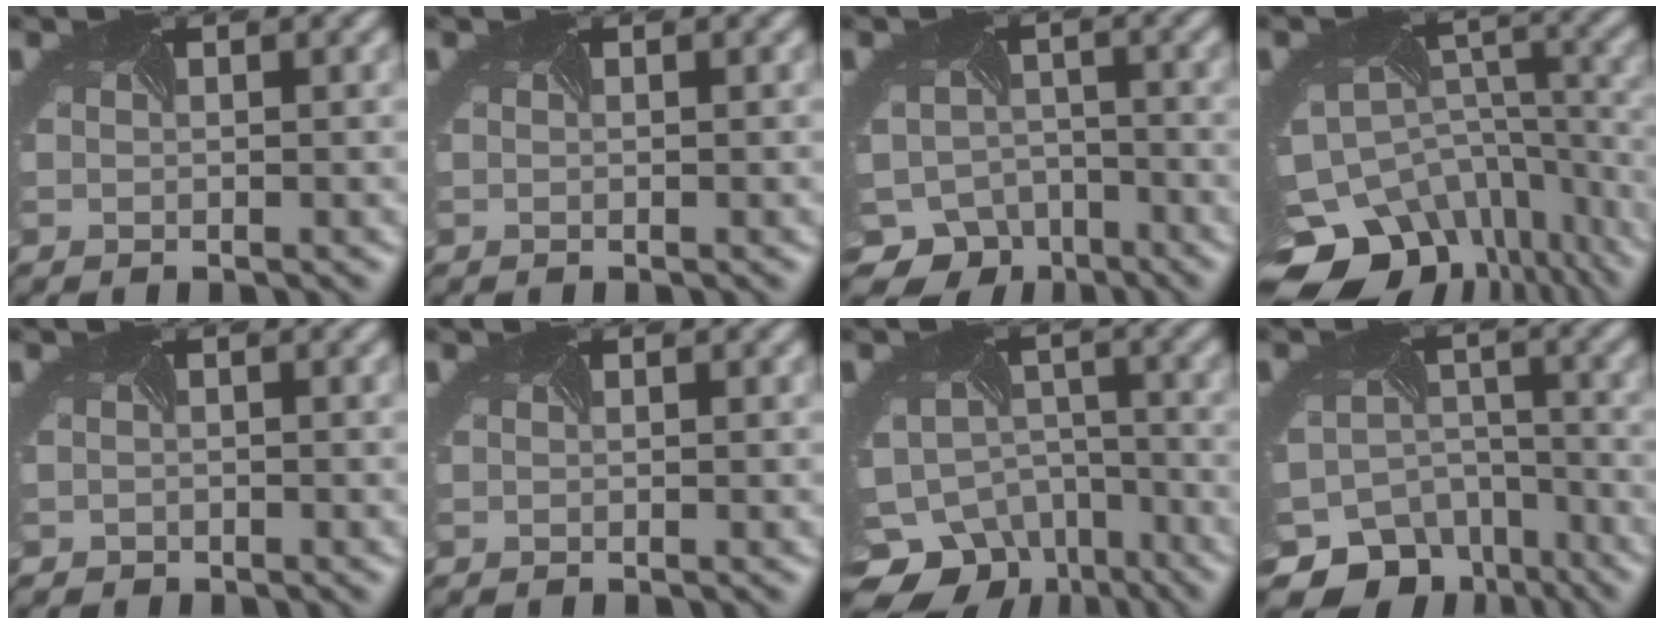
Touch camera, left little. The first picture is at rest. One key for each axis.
{"total": 0.0}
{"total": 8.4, "fx": -6.6, "fy": 5.0, "fz": 1.2, "tx": -0.025, "ty": -0.021, "tz": -0.094}
{"total": 15.2, "fx": -11.6, "fy": 8.7, "fz": 4.4, "tx": -0.107, "ty": -0.053, "tz": -0.137}
{"total": 1.0, "fx": -0.7, "fy": 0.7, "fz": -0.4, "tx": 0.006, "ty": -0.014, "tz": -0.012}
{"total": 0.0}
{"total": 11.1, "fx": -8.8, "fy": 6.4, "fz": 2.6, "tx": -0.058, "ty": -0.028, "tz": -0.111}
{"total": 10.0, "fx": -8.0, "fy": 5.8, "fz": 1.6, "tx": -0.029, "ty": -0.020, "tz": -0.113}